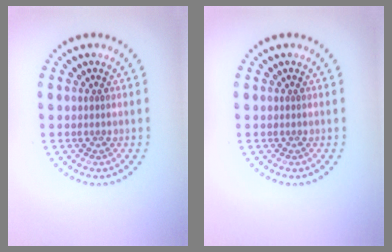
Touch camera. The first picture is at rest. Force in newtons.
{"total": 0.0}